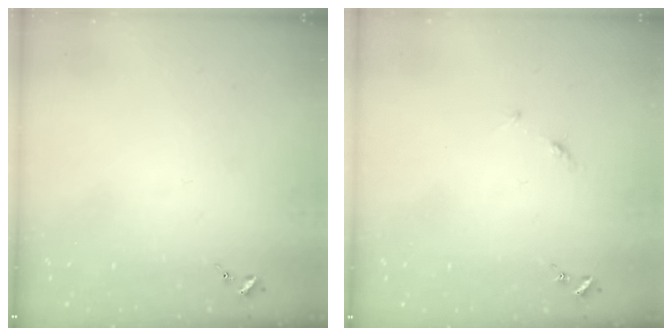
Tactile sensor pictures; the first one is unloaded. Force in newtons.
{"total": 3.9, "press": 3.8, "slide": 0.5}